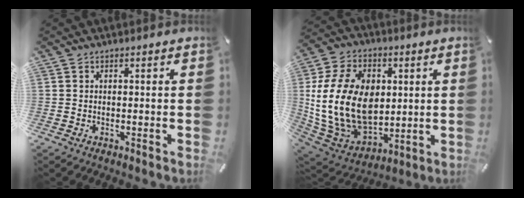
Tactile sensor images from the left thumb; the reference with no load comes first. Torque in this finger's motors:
{"motor_torque": [2.54, 2.46, 2.02, 0.15, 1.06]}